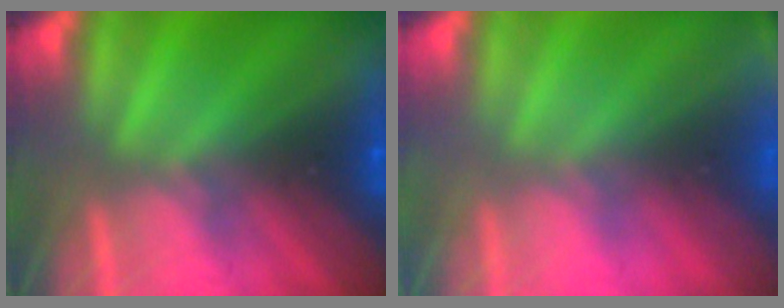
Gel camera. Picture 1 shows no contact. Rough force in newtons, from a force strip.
{"total": 2.4}